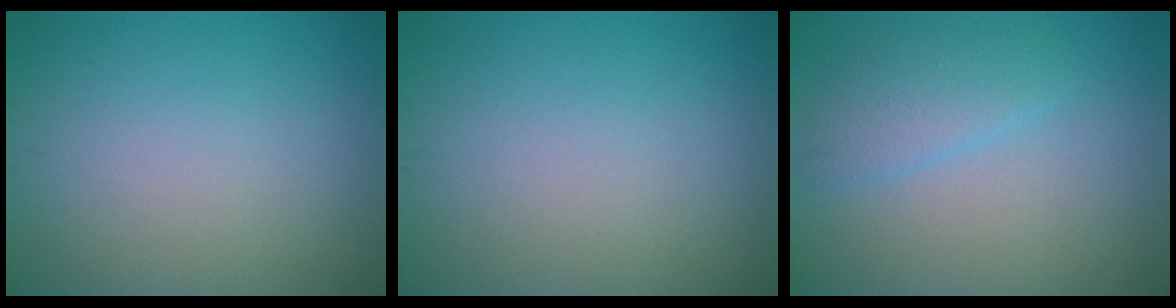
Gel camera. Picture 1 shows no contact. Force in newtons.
{"total": 0.0}
{"total": 2.7, "press": 2.7, "slide": 0.1}